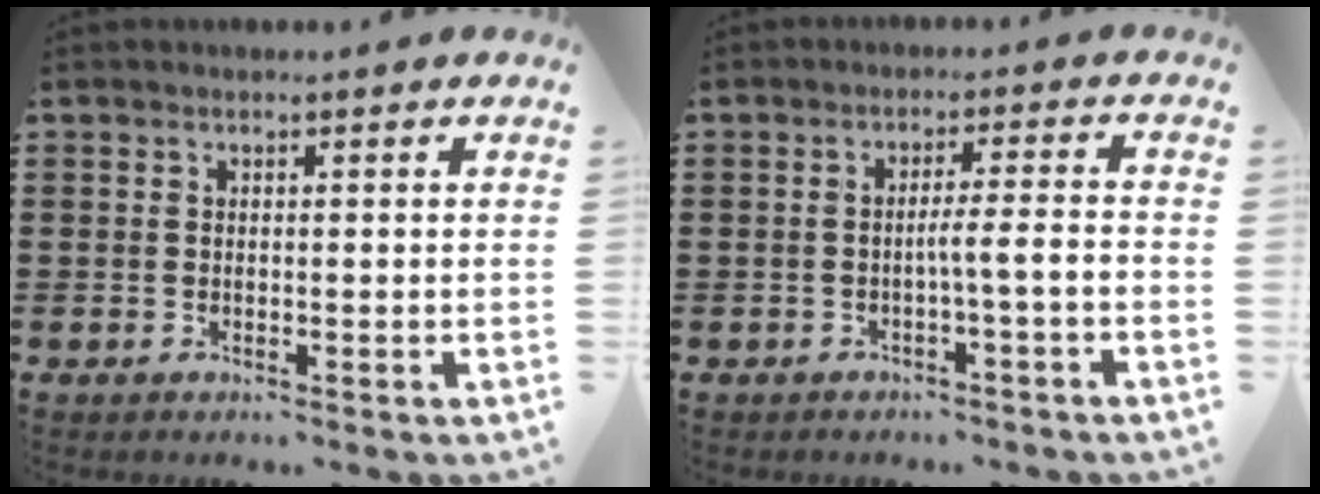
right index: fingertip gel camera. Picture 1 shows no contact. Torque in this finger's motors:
{"motor_torque": [0.90, -0.37, 0.13, 0.09]}